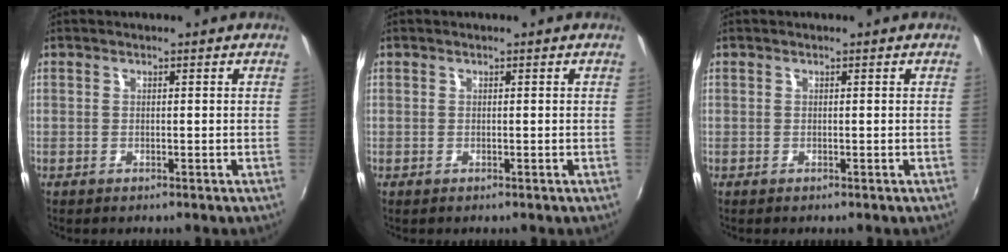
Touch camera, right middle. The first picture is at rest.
{"total": 0.0}
{"total": 0.0}